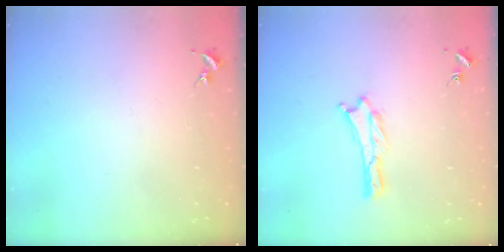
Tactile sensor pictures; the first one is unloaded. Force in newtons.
{"total": 0.0}